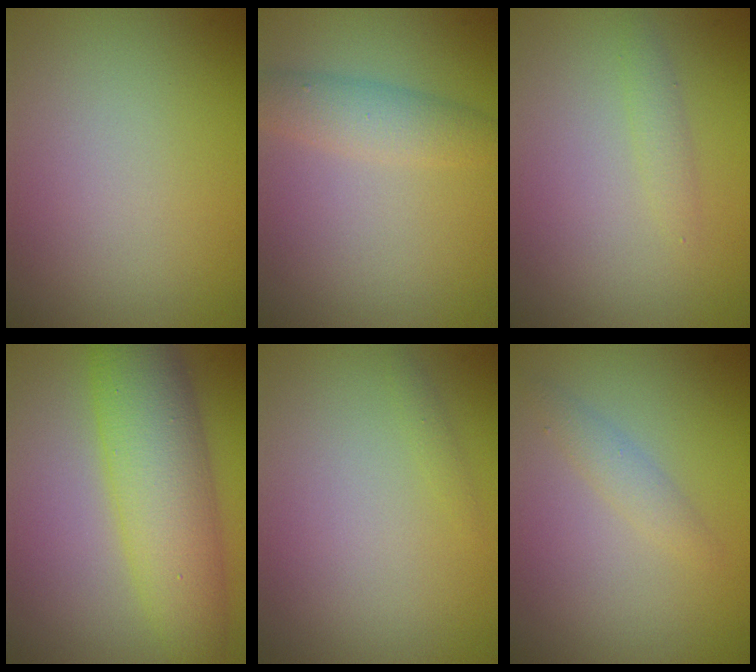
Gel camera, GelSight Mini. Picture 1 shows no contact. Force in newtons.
{"total": 2.8, "press": 2.8, "slide": 0.0}
{"total": 1.0, "press": 1.0, "slide": 0.0}
{"total": 7.4, "press": 7.4, "slide": 0.0}
{"total": 0.6, "press": 0.6, "slide": 0.0}
{"total": 1.4, "press": 1.4, "slide": 0.1}